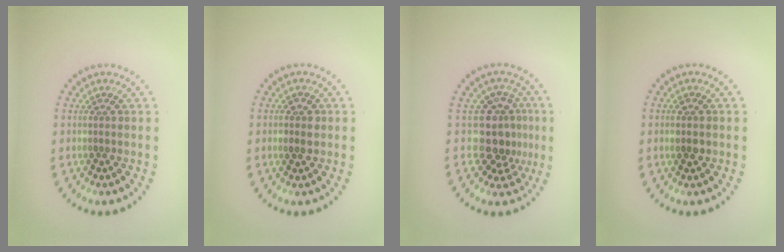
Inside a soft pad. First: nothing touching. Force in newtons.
{"total": 1.5, "press": 1.5, "slide": 0.3}
{"total": 3.8, "press": 2.8, "slide": 2.5}
{"total": 1.4, "press": 1.4, "slide": 0.1}